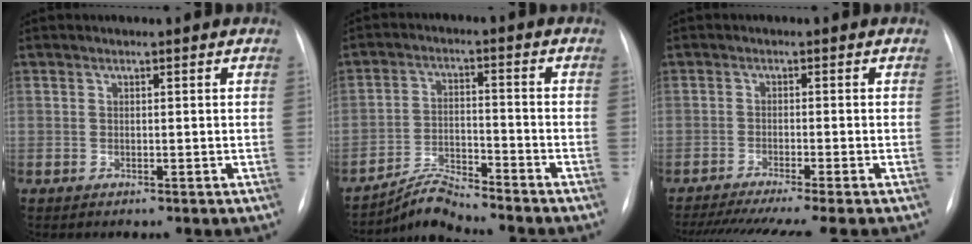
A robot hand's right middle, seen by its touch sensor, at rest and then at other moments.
{"total": 5.8, "force": [-5.7, -0.8, 0.6], "torque": [-0.021, -0.004, -0.105]}
{"total": 13.2, "force": [-11.2, -0.9, 7.0], "torque": [-0.104, -0.034, -0.170]}